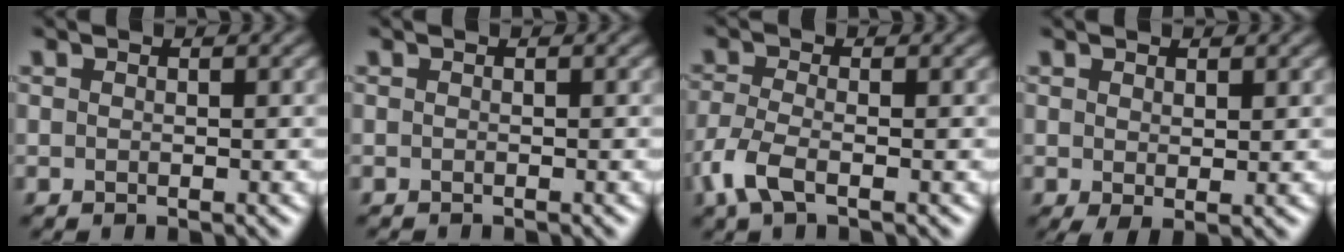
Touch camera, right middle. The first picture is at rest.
{"total": 1.0, "force": [-0.9, 0.1, 0.3], "torque": [0.008, -0.003, -0.014]}
{"total": 3.3, "force": [-1.8, 1.2, 2.5], "torque": [-0.067, -0.005, -0.045]}
{"total": 1.4, "force": [0.4, 0.5, 1.3], "torque": [-0.025, -0.002, 0.011]}